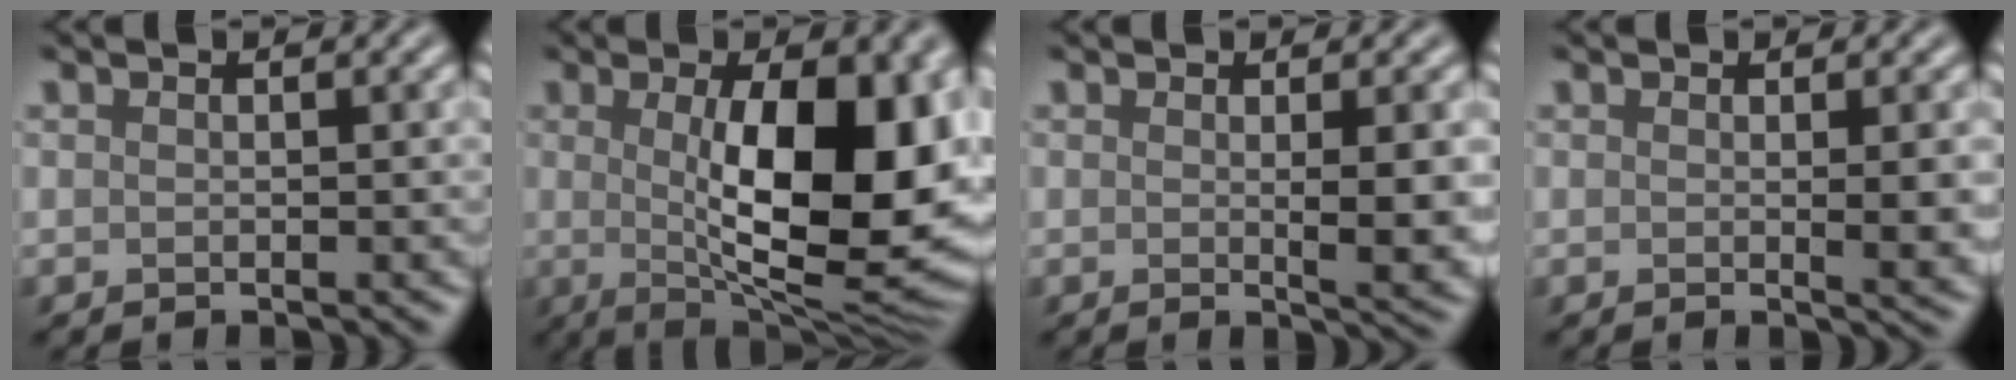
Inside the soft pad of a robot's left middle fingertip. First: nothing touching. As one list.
[{"total": 13.3, "force": [0.5, 4.6, 12.5], "torque": [-0.159, -0.005, 0.006]}, {"total": 4.0, "force": [0.1, 0.8, 4.0], "torque": [-0.053, -0.006, 0.005]}, {"total": 2.9, "force": [0.2, 0.7, 2.8], "torque": [-0.031, -0.003, 0.003]}]